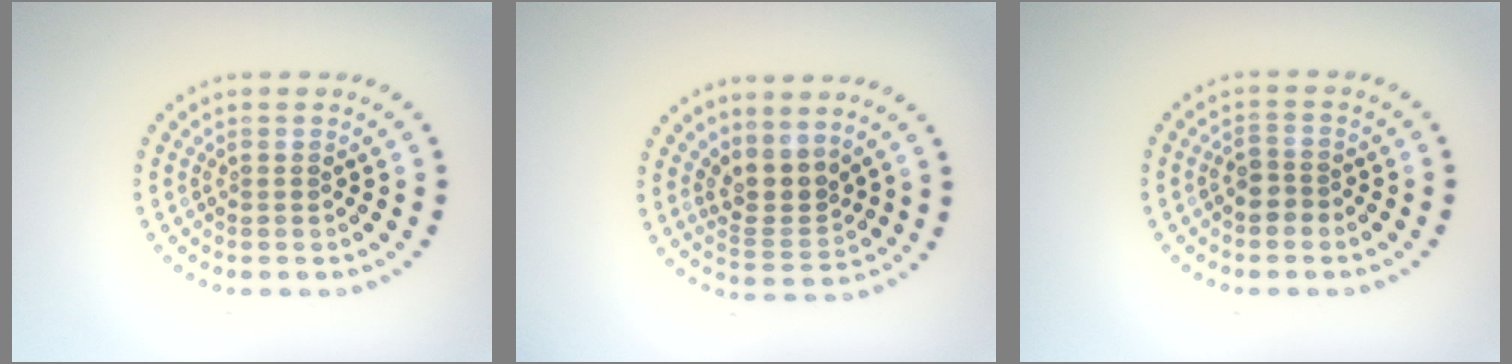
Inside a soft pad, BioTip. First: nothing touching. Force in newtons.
{"total": 3.0, "press": 2.0, "slide": 2.2}
{"total": 1.8, "press": 1.6, "slide": 0.8}